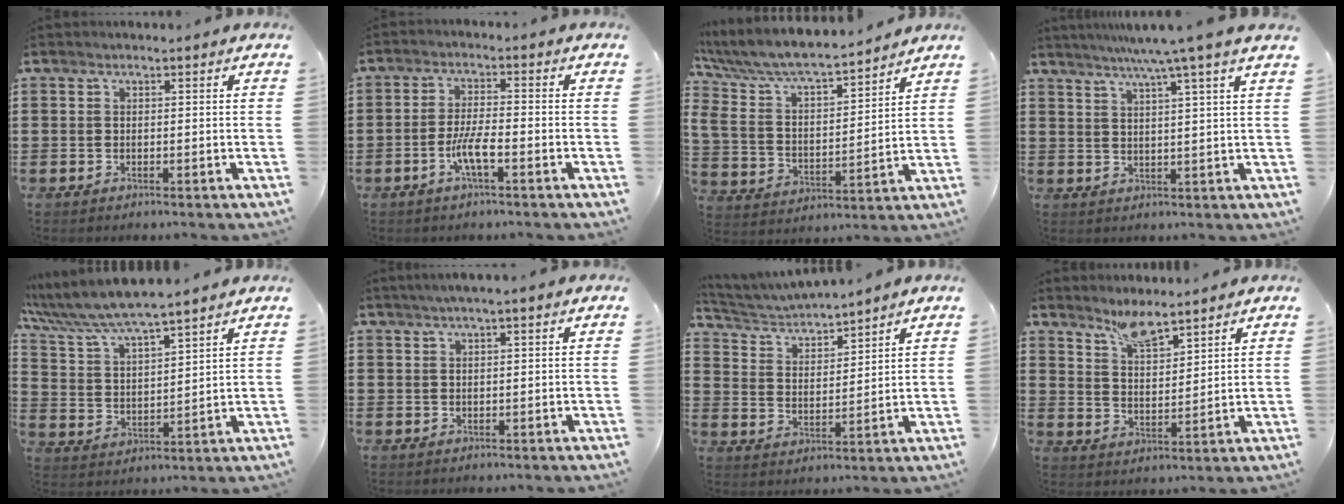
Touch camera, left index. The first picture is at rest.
{"total": 5.0, "force": [-2.1, 0.9, 4.4], "torque": [-0.093, -0.003, -0.043]}
{"total": 7.0, "force": [6.0, 1.5, 3.3], "torque": [-0.091, -0.042, 0.100]}
{"total": 6.3, "force": [4.5, -1.4, 4.1], "torque": [-0.090, -0.013, 0.074]}
{"total": 6.6, "force": [5.9, 0.3, 2.8], "torque": [-0.081, -0.032, 0.101]}
{"total": 1.8, "force": [1.2, 0.0, 1.3], "torque": [-0.026, 0.002, 0.021]}
{"total": 4.3, "force": [4.3, 0.2, 0.6], "torque": [-0.034, -0.024, 0.072]}
{"total": 5.5, "force": [4.8, 1.1, 2.5], "torque": [-0.054, -0.013, 0.087]}